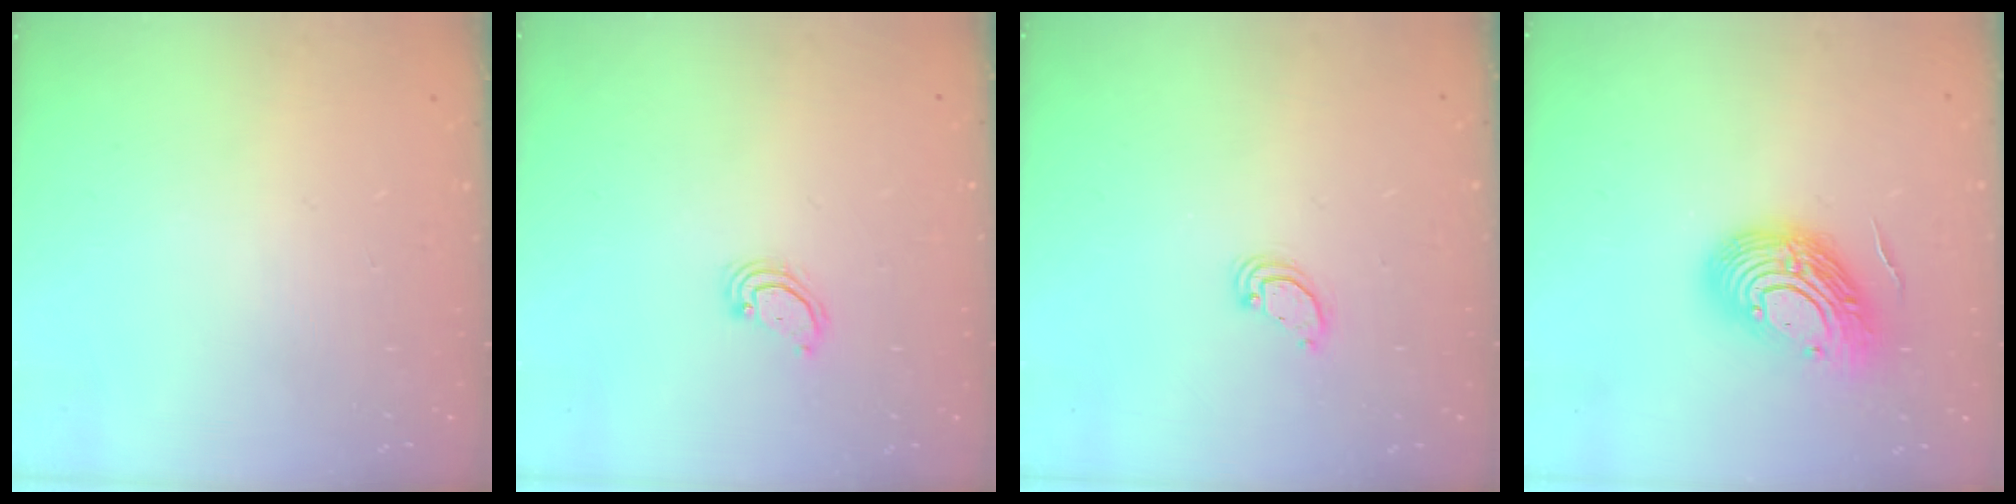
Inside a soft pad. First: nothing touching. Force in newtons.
{"total": 2.8, "press": 2.8, "slide": 0.2}
{"total": 3.5, "press": 3.5, "slide": 0.3}
{"total": 14.6, "press": 14.5, "slide": 1.7}